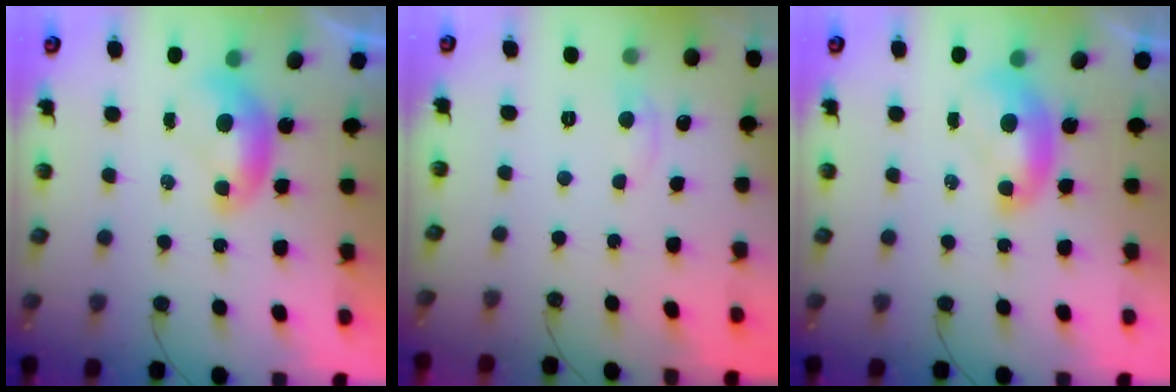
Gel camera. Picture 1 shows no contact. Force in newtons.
{"total": 1.1, "press": 1.0, "slide": 0.5}
{"total": 1.3, "press": 1.3, "slide": 0.1}